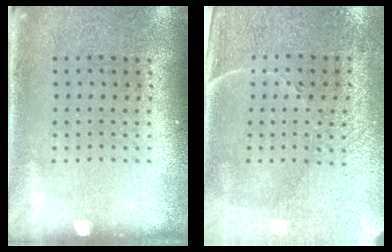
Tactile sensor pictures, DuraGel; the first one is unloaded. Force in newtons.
{"total": 3.3, "press": 3.1, "slide": 1.1}